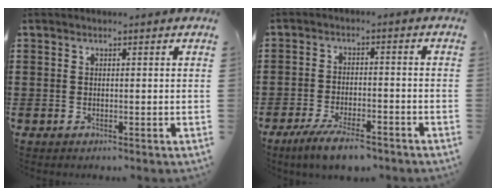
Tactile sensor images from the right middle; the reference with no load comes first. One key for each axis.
{"total": 5.7, "fx": -4.6, "fy": 1.1, "fz": 3.1, "tx": -0.061, "ty": -0.004, "tz": -0.086}